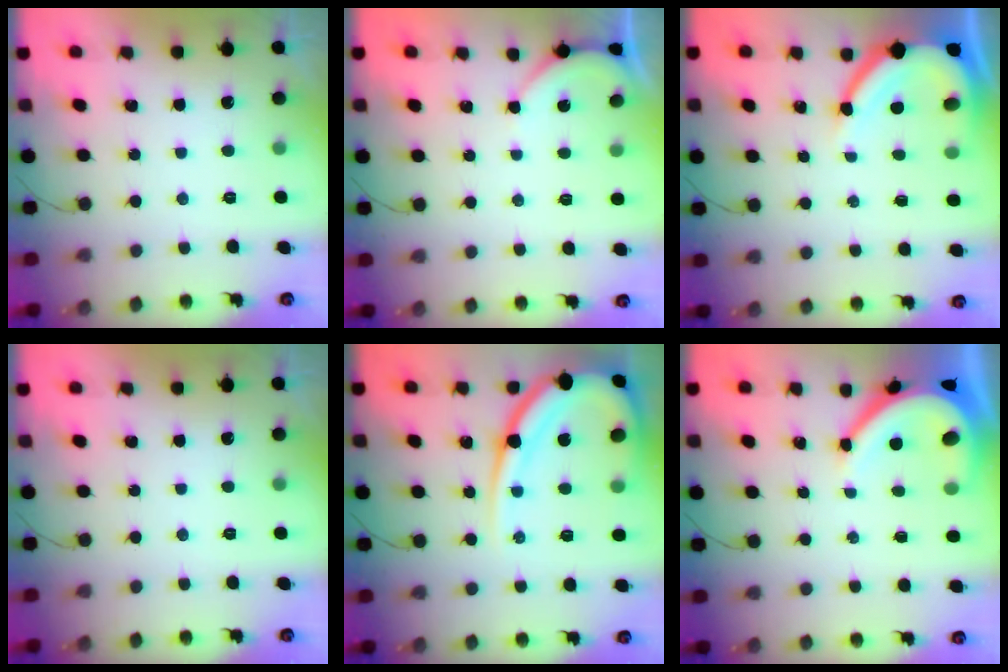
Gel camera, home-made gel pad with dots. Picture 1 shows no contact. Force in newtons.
{"total": 3.2, "press": 3.1, "slide": 0.3}
{"total": 8.5, "press": 8.5, "slide": 0.7}
{"total": 0.0}
{"total": 17.4, "press": 17.4, "slide": 1.7}
{"total": 8.8, "press": 8.7, "slide": 1.4}